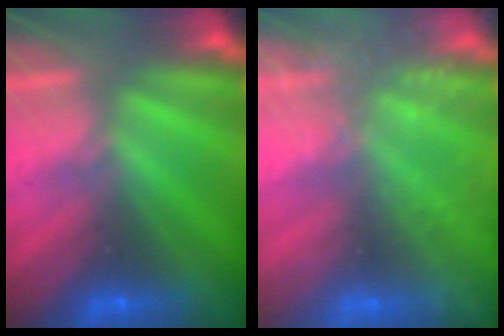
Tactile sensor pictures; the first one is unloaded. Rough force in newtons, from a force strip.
{"total": 2.4}